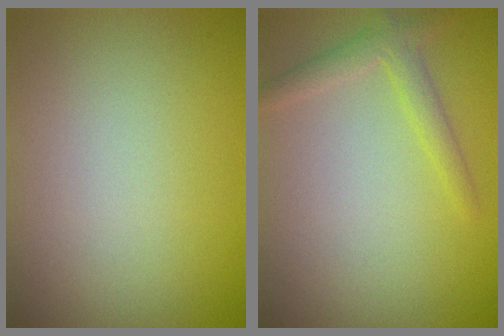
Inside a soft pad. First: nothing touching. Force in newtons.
{"total": 2.1, "press": 2.1, "slide": 0.1}